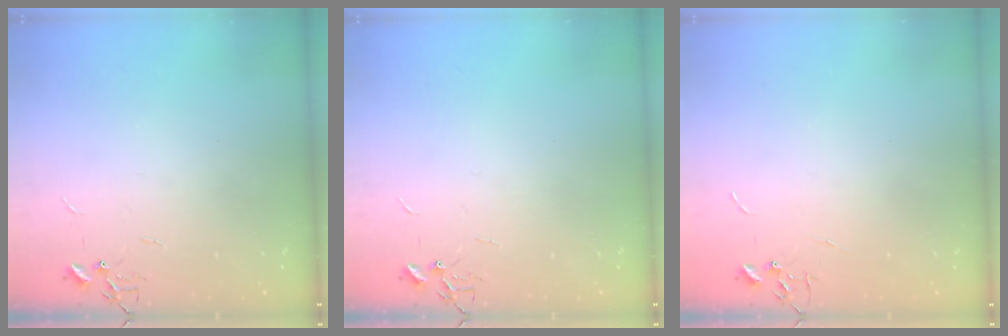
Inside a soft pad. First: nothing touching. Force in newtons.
{"total": 0.0}
{"total": 0.0}